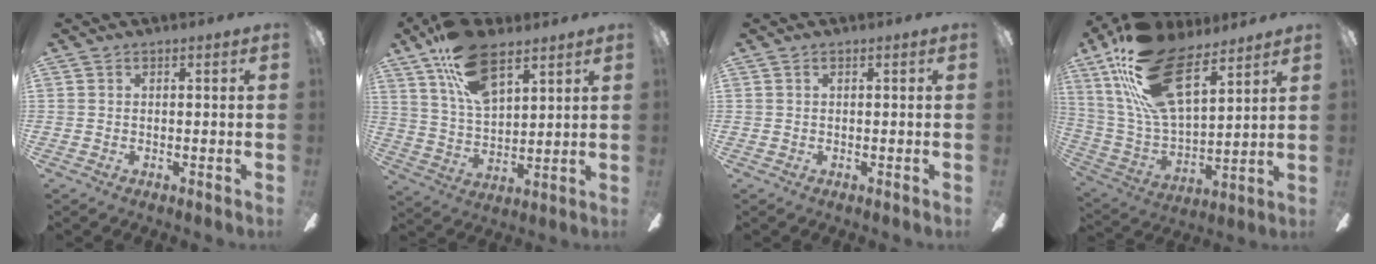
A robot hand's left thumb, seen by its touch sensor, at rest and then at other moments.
{"total": 15.6, "force": [9.6, 7.5, 9.7], "torque": [-0.172, -0.030, 0.174]}
{"total": 0.0}
{"total": 24.0, "force": [14.8, 10.7, 15.6], "torque": [-0.308, -0.066, 0.268]}